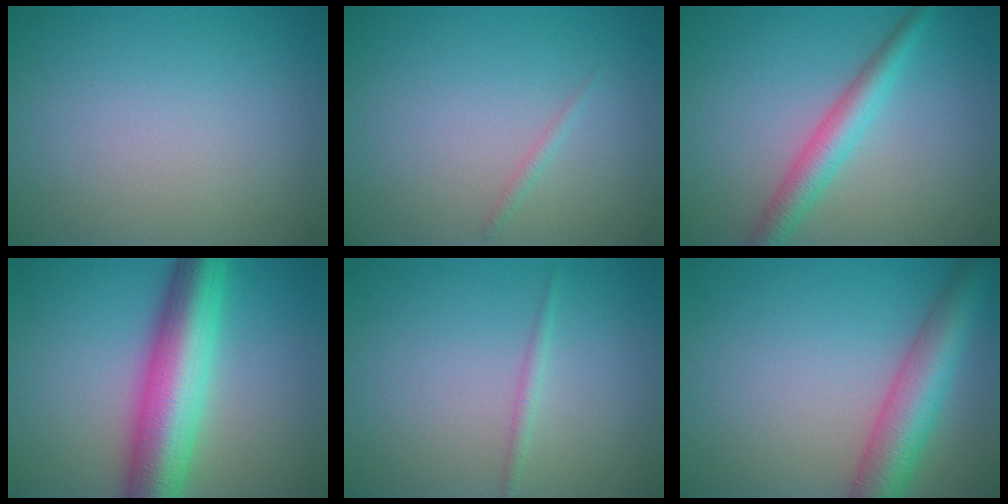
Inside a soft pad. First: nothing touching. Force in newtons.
{"total": 0.7, "press": 0.7, "slide": 0.0}
{"total": 3.6, "press": 3.6, "slide": 0.1}
{"total": 9.6, "press": 9.6, "slide": 0.2}
{"total": 0.9, "press": 0.9, "slide": 0.0}
{"total": 6.4, "press": 6.4, "slide": 0.2}